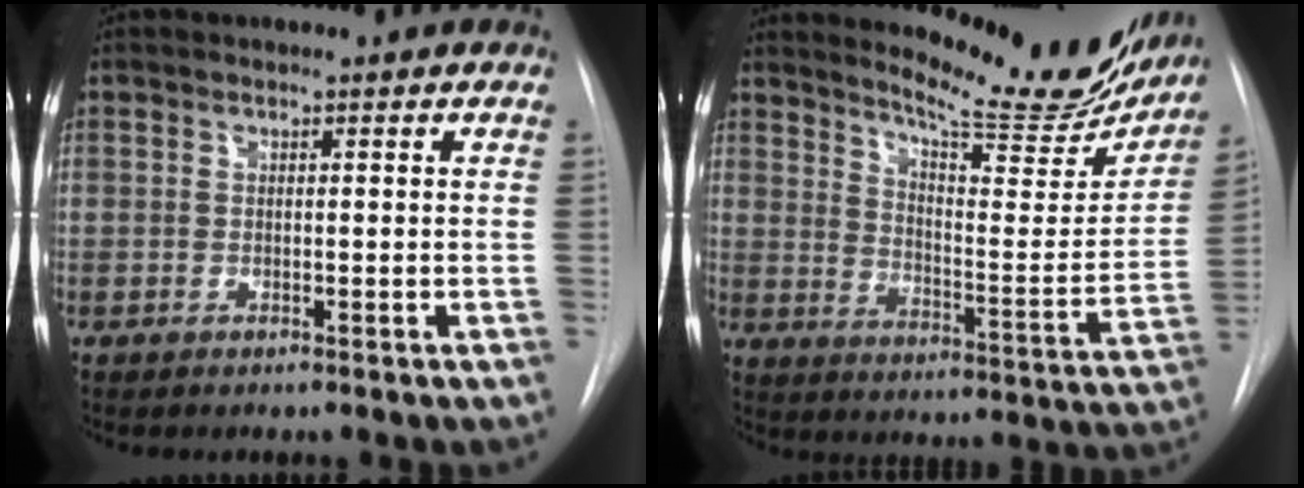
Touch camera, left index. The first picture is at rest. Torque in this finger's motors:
{"motor_torque": [0.94, -1.20, 0.20, 0.07]}